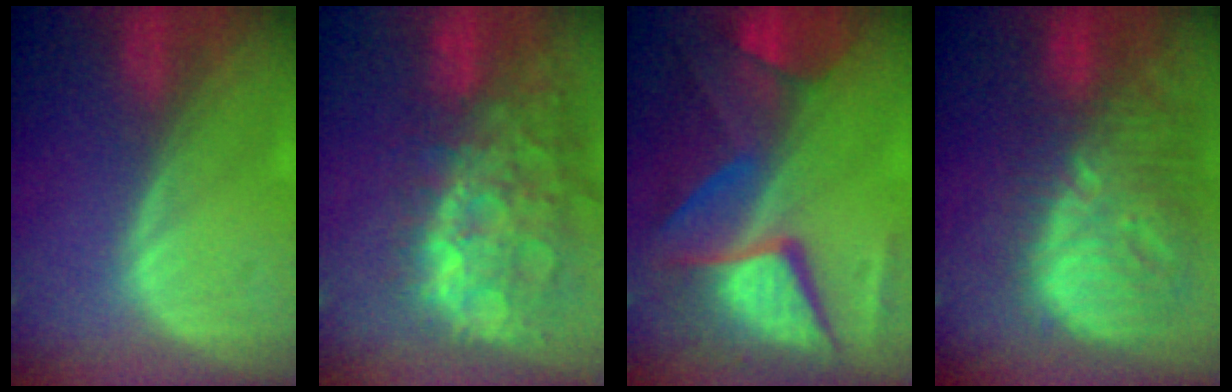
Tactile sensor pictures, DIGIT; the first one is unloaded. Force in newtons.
{"total": 15.0, "press": 12.2, "slide": 8.8}
{"total": 11.9, "press": 11.9, "slide": 1.1}
{"total": 13.4, "press": 11.6, "slide": 6.8}